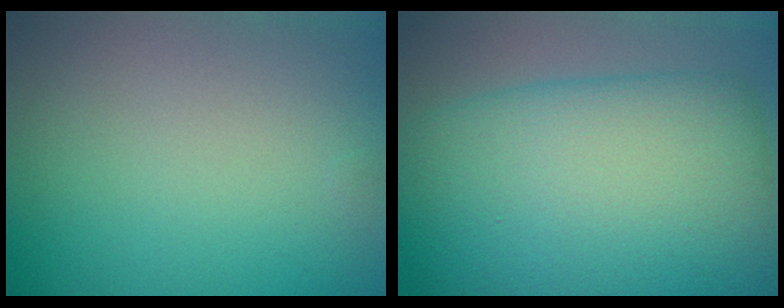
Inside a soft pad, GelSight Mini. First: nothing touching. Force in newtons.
{"total": 12.9, "press": 12.9, "slide": 0.4}